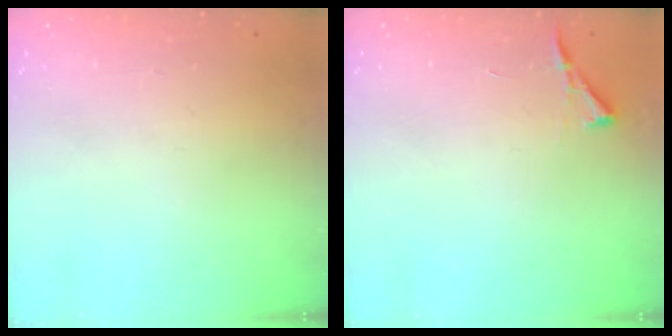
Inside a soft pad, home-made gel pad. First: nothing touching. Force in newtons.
{"total": 3.5, "press": 3.5, "slide": 0.5}